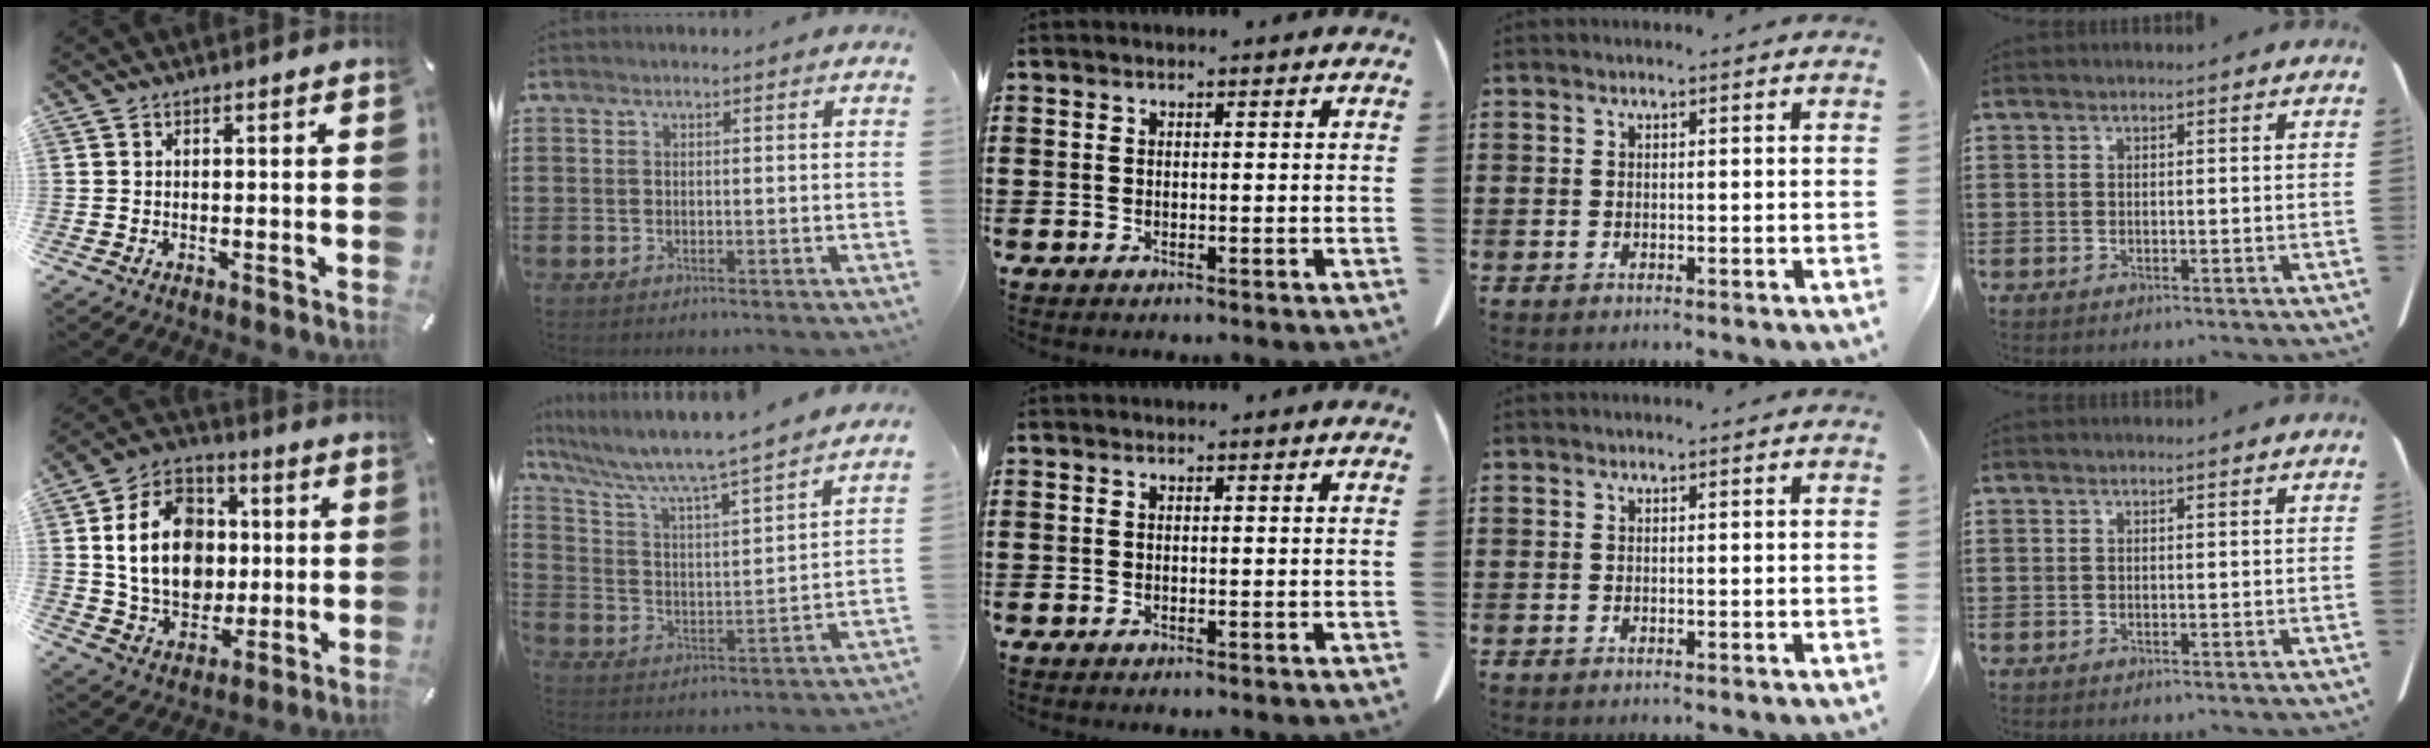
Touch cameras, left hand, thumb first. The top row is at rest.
{"thumb": {"total": 17.6, "force": [1.0, 14.1, 10.5], "torque": [-0.216, 0.011, 0.022]}, "index": {"total": 6.3, "force": [5.6, -0.3, 2.8], "torque": [-0.084, -0.053, 0.084]}}